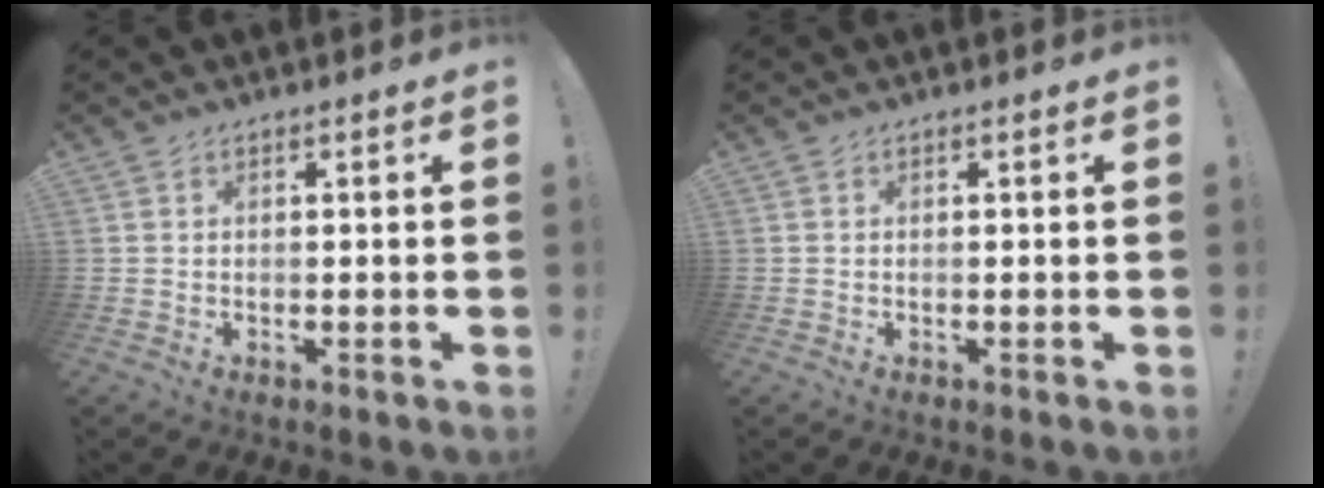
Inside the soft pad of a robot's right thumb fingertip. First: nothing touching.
{"total": 0.0}